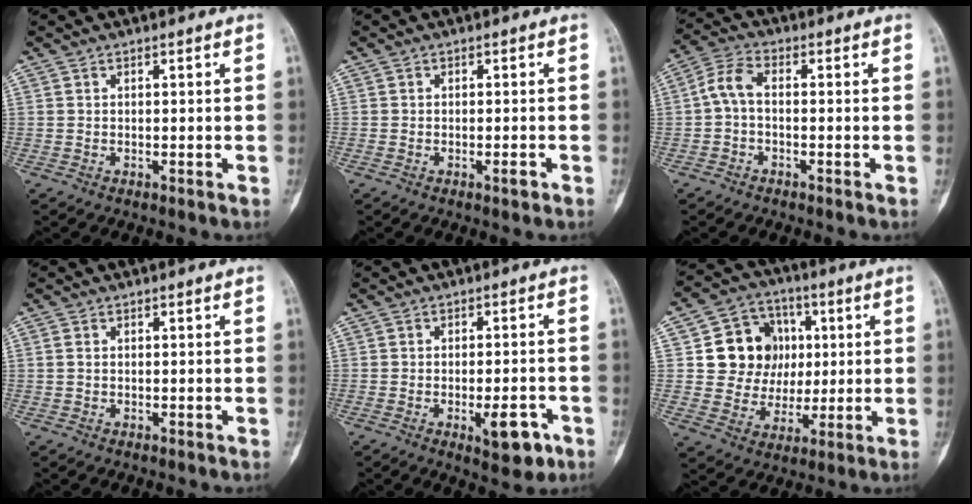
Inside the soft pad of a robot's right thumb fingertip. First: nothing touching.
{"total": 1.3, "force": [-0.7, 0.4, 1.0], "torque": [-0.014, 0.002, -0.011]}
{"total": 4.8, "force": [-0.6, 2.5, 4.0], "torque": [-0.086, 0.018, -0.023]}
{"total": 0.7, "force": [0.0, 0.4, 0.5], "torque": [-0.012, -0.001, 0.002]}
{"total": 7.1, "force": [-3.1, 2.8, 5.7], "torque": [-0.064, 0.009, -0.038]}
{"total": 13.6, "force": [2.5, 12.1, 5.7], "torque": [-0.042, 0.005, 0.049]}